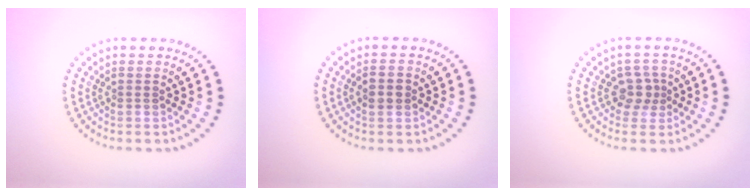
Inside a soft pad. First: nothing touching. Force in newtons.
{"total": 1.8, "press": 1.8, "slide": 0.0}
{"total": 1.9, "press": 1.7, "slide": 1.0}